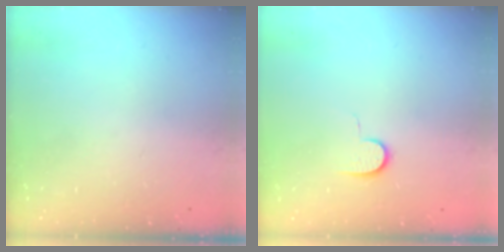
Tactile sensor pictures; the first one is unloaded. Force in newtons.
{"total": 7.3, "press": 7.3, "slide": 0.8}